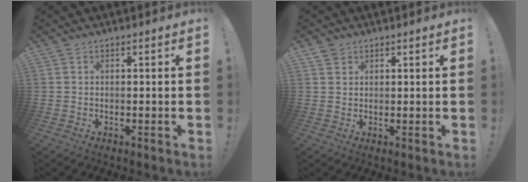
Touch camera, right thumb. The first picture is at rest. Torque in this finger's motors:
{"motor_torque": [-0.07, 0.04, 0.01, -0.06, -0.01]}